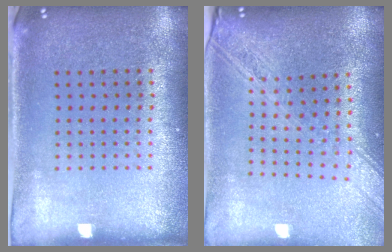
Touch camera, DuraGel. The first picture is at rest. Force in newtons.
{"total": 2.0, "press": 1.8, "slide": 1.0}